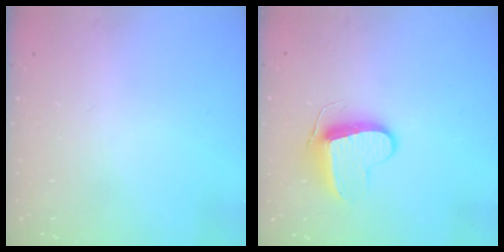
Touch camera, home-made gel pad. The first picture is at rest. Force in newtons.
{"total": 9.6, "press": 9.6, "slide": 0.2}